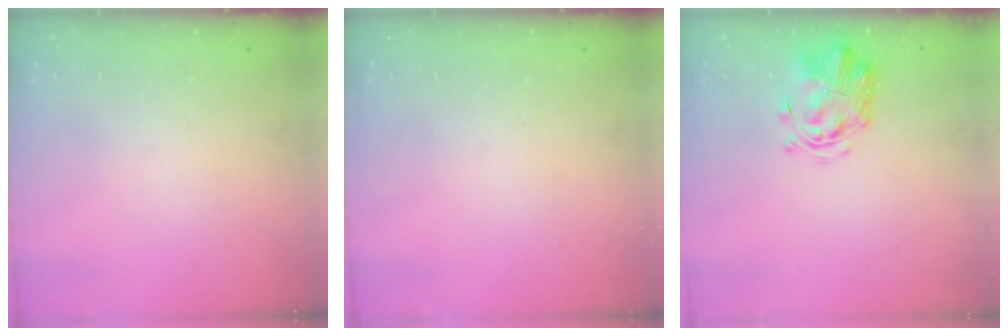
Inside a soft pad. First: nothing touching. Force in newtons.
{"total": 0.0}
{"total": 2.9, "press": 2.9, "slide": 0.7}